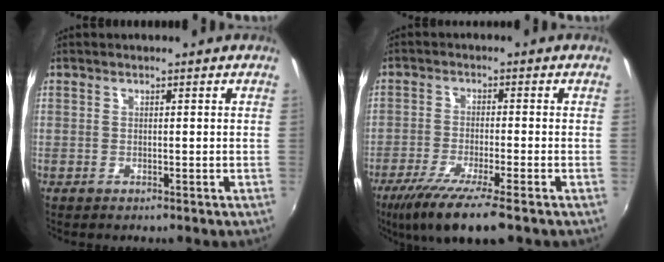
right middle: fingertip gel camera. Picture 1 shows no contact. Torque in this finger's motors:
{"motor_torque": [1.18, -0.96, 0.71, 0.21]}